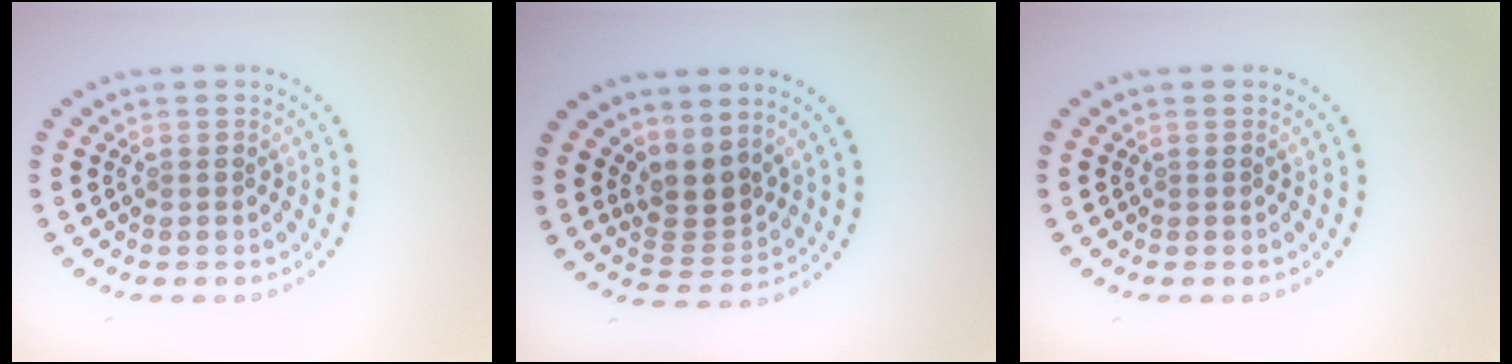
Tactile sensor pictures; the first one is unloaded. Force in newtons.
{"total": 2.8, "press": 2.0, "slide": 1.9}
{"total": 0.0}